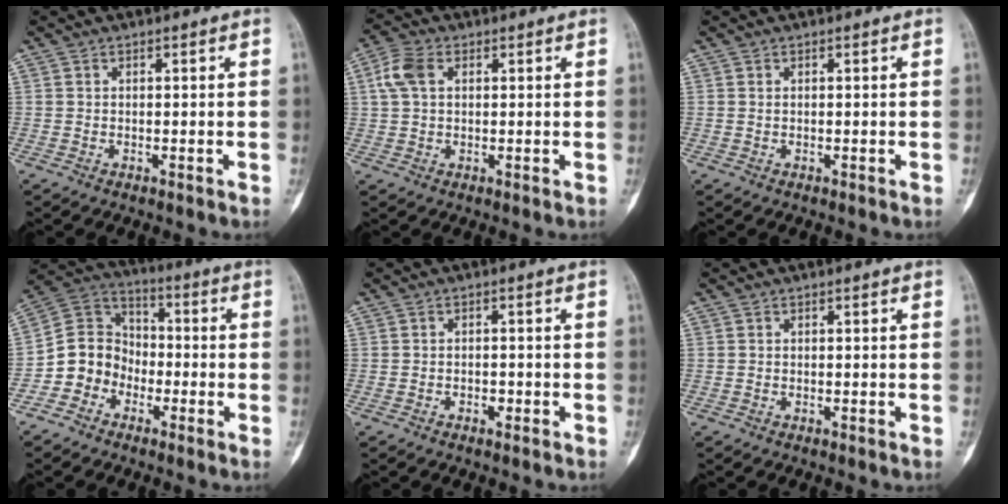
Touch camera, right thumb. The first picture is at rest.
{"total": 5.6, "force": [1.6, 3.6, 4.0], "torque": [-0.090, 0.014, 0.030]}
{"total": 0.0}
{"total": 10.0, "force": [-3.9, 8.7, 3.1], "torque": [-0.027, 0.063, -0.084]}
{"total": 1.5, "force": [-0.8, 0.9, 0.9], "torque": [-0.015, 0.007, -0.012]}
{"total": 0.0}